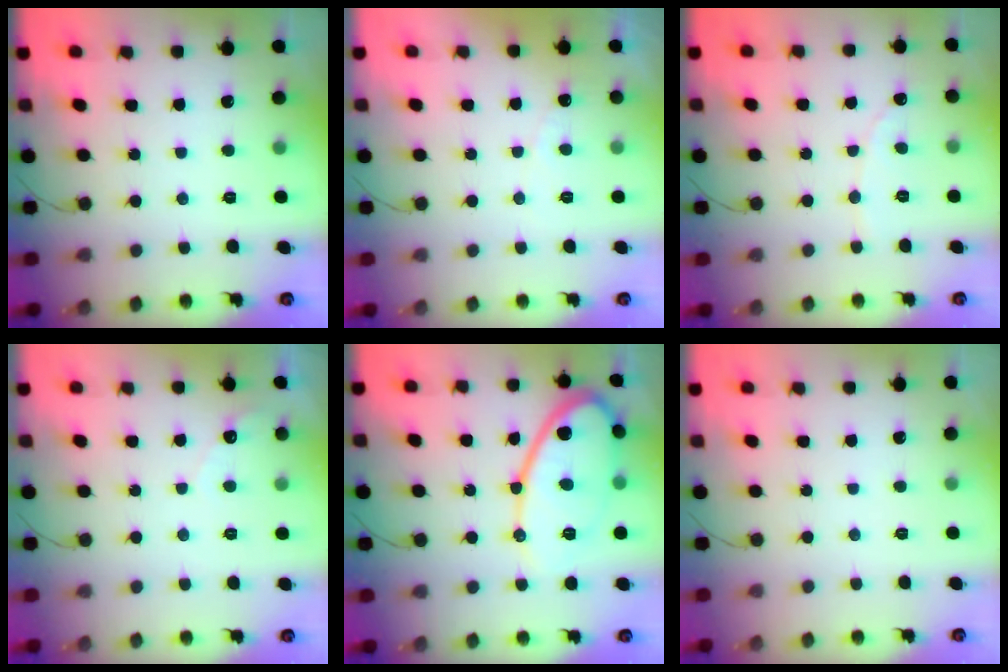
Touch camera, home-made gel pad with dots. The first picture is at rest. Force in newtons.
{"total": 3.8, "press": 3.8, "slide": 0.4}
{"total": 1.7, "press": 1.7, "slide": 0.1}
{"total": 2.8, "press": 2.8, "slide": 0.1}
{"total": 15.5, "press": 15.4, "slide": 1.0}
{"total": 0.0}